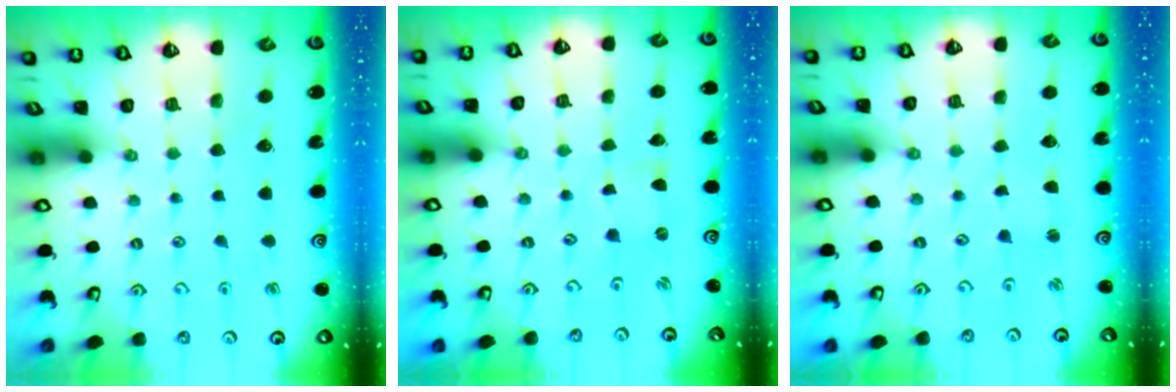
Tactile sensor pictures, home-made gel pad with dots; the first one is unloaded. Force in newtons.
{"total": 0.0}
{"total": 0.9, "press": 0.9, "slide": 0.2}